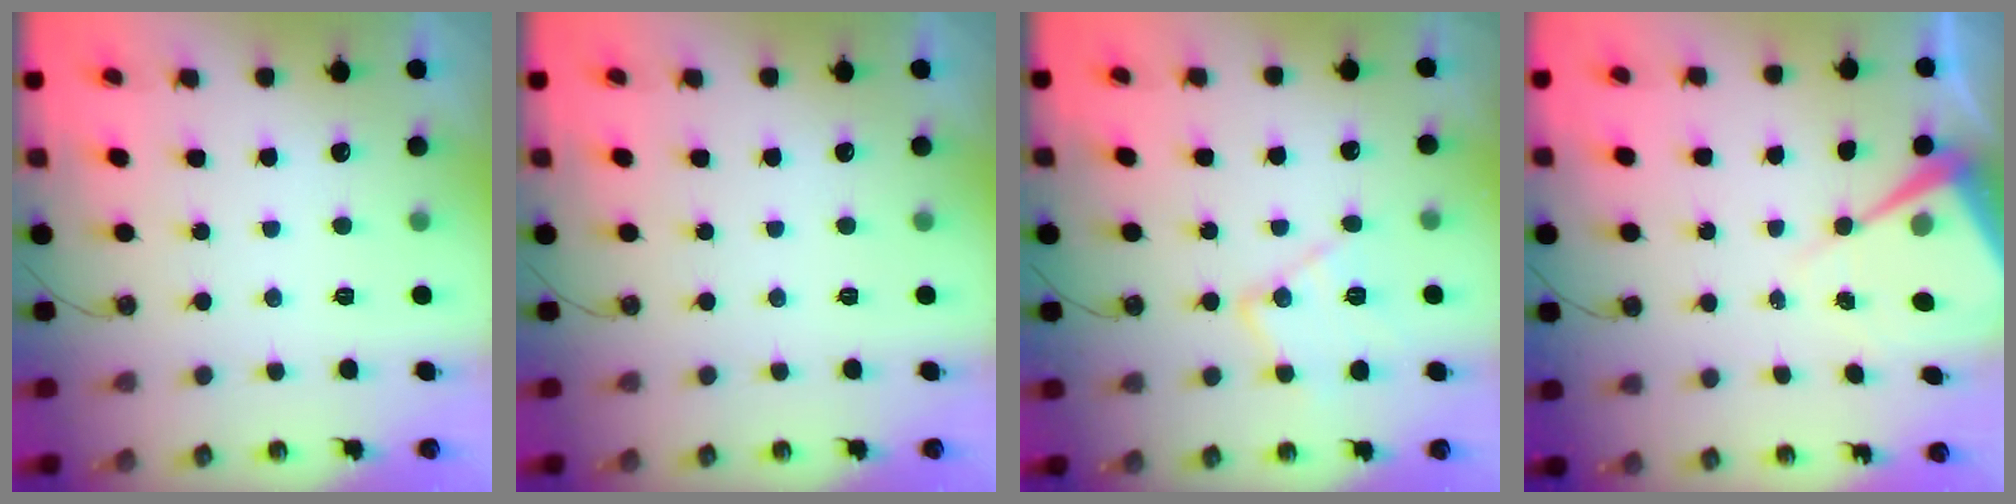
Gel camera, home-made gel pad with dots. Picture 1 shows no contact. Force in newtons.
{"total": 0.0}
{"total": 12.6, "press": 12.6, "slide": 0.7}
{"total": 8.8, "press": 8.7, "slide": 0.7}